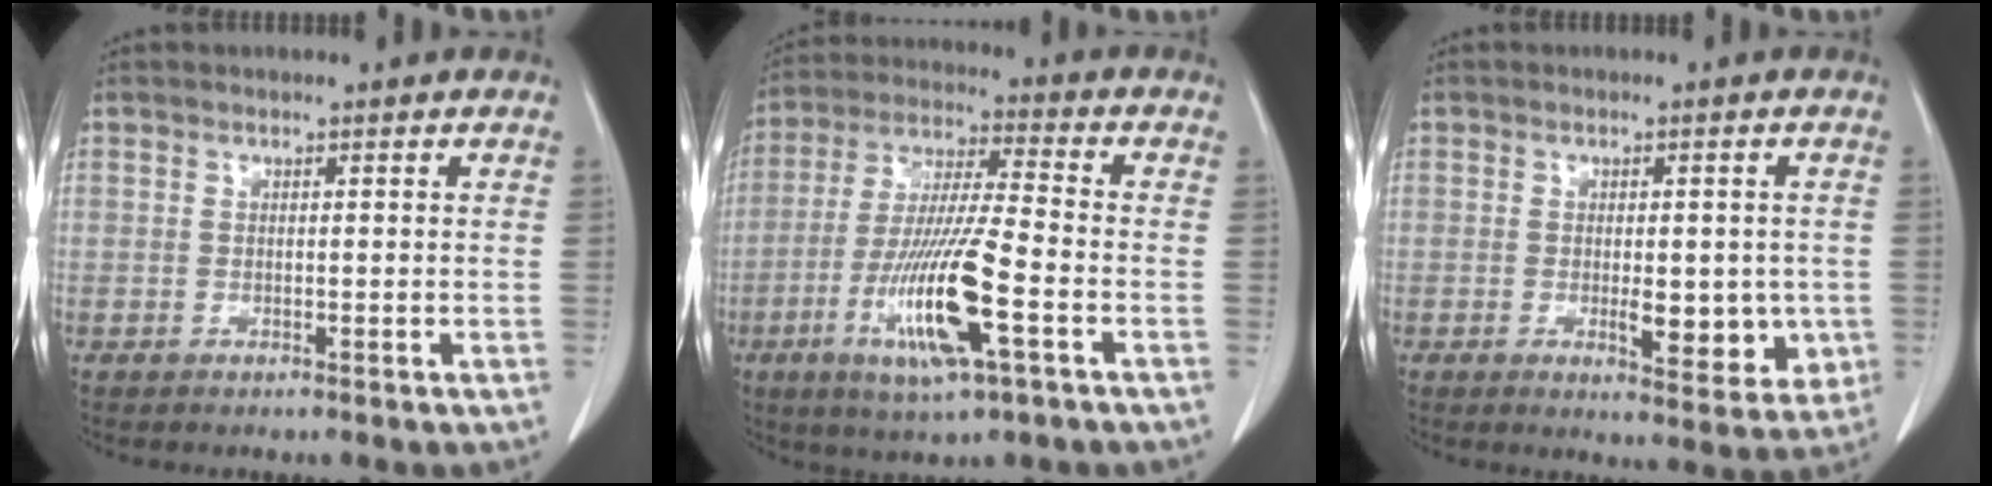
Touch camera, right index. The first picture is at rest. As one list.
[{"total": 15.1, "force": [-5.3, 1.1, 14.1], "torque": [-0.281, -0.022, -0.097]}, {"total": 7.6, "force": [-1.4, 3.0, 6.9], "torque": [-0.078, -0.010, -0.012]}]